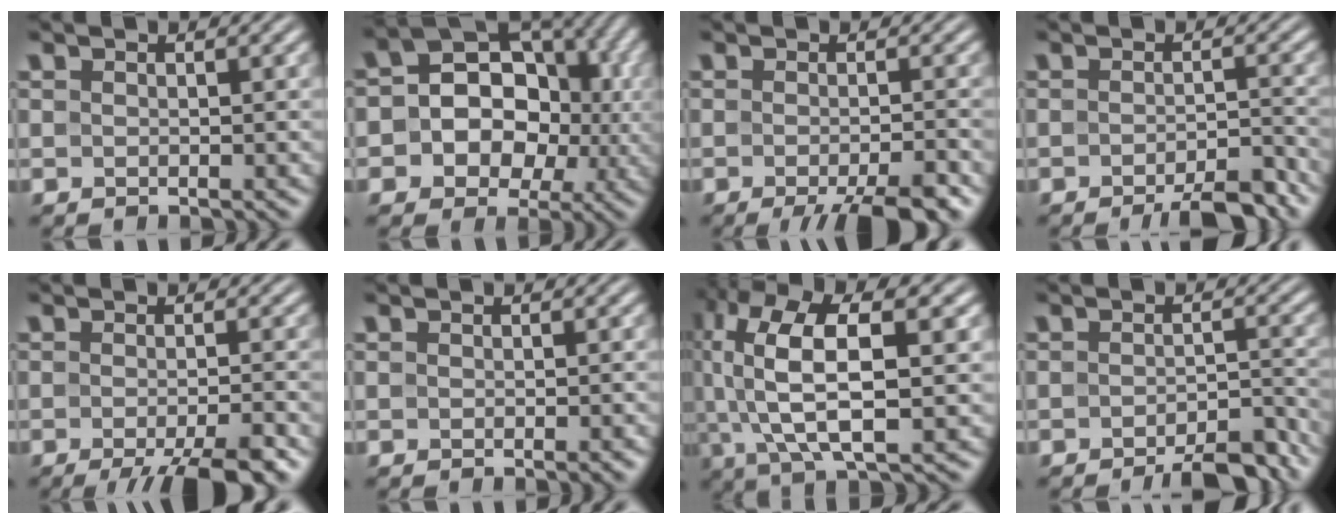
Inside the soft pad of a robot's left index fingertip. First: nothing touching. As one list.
[{"total": 12.4, "force": [0.4, 10.1, 7.3], "torque": [-0.099, 0.018, -0.019]}, {"total": 5.7, "force": [-3.4, 1.0, 4.5], "torque": [-0.055, -0.003, -0.052]}, {"total": 4.5, "force": [-3.3, 1.0, 2.9], "torque": [-0.039, 0.002, -0.049]}, {"total": 6.3, "force": [-3.6, 1.3, 5.1], "torque": [-0.062, -0.006, -0.053]}, {"total": 0.8, "force": [-0.4, 0.1, 0.6], "torque": [-0.008, 0.000, -0.005]}, {"total": 10.5, "force": [2.3, 4.1, 9.4], "torque": [-0.197, 0.013, 0.040]}, {"total": 4.6, "force": [-3.6, 1.1, 2.6], "torque": [-0.033, 0.005, -0.049]}]